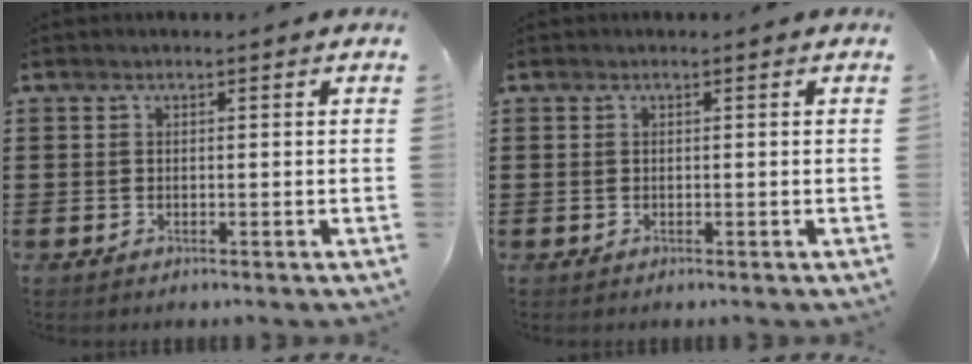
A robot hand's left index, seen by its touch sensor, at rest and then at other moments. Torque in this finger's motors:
{"motor_torque": [0.00, 0.00, 0.00, 0.00]}